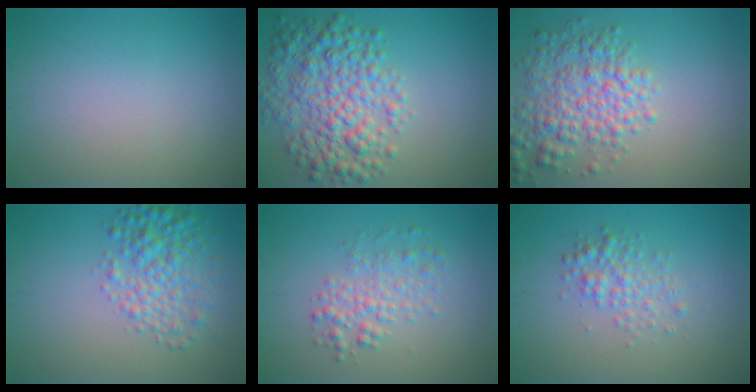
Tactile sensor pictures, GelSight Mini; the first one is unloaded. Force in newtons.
{"total": 6.6, "press": 6.6, "slide": 0.1}
{"total": 5.4, "press": 5.3, "slide": 0.2}
{"total": 4.4, "press": 4.4, "slide": 0.1}
{"total": 2.7, "press": 2.7, "slide": 0.0}
{"total": 2.5, "press": 2.5, "slide": 0.0}